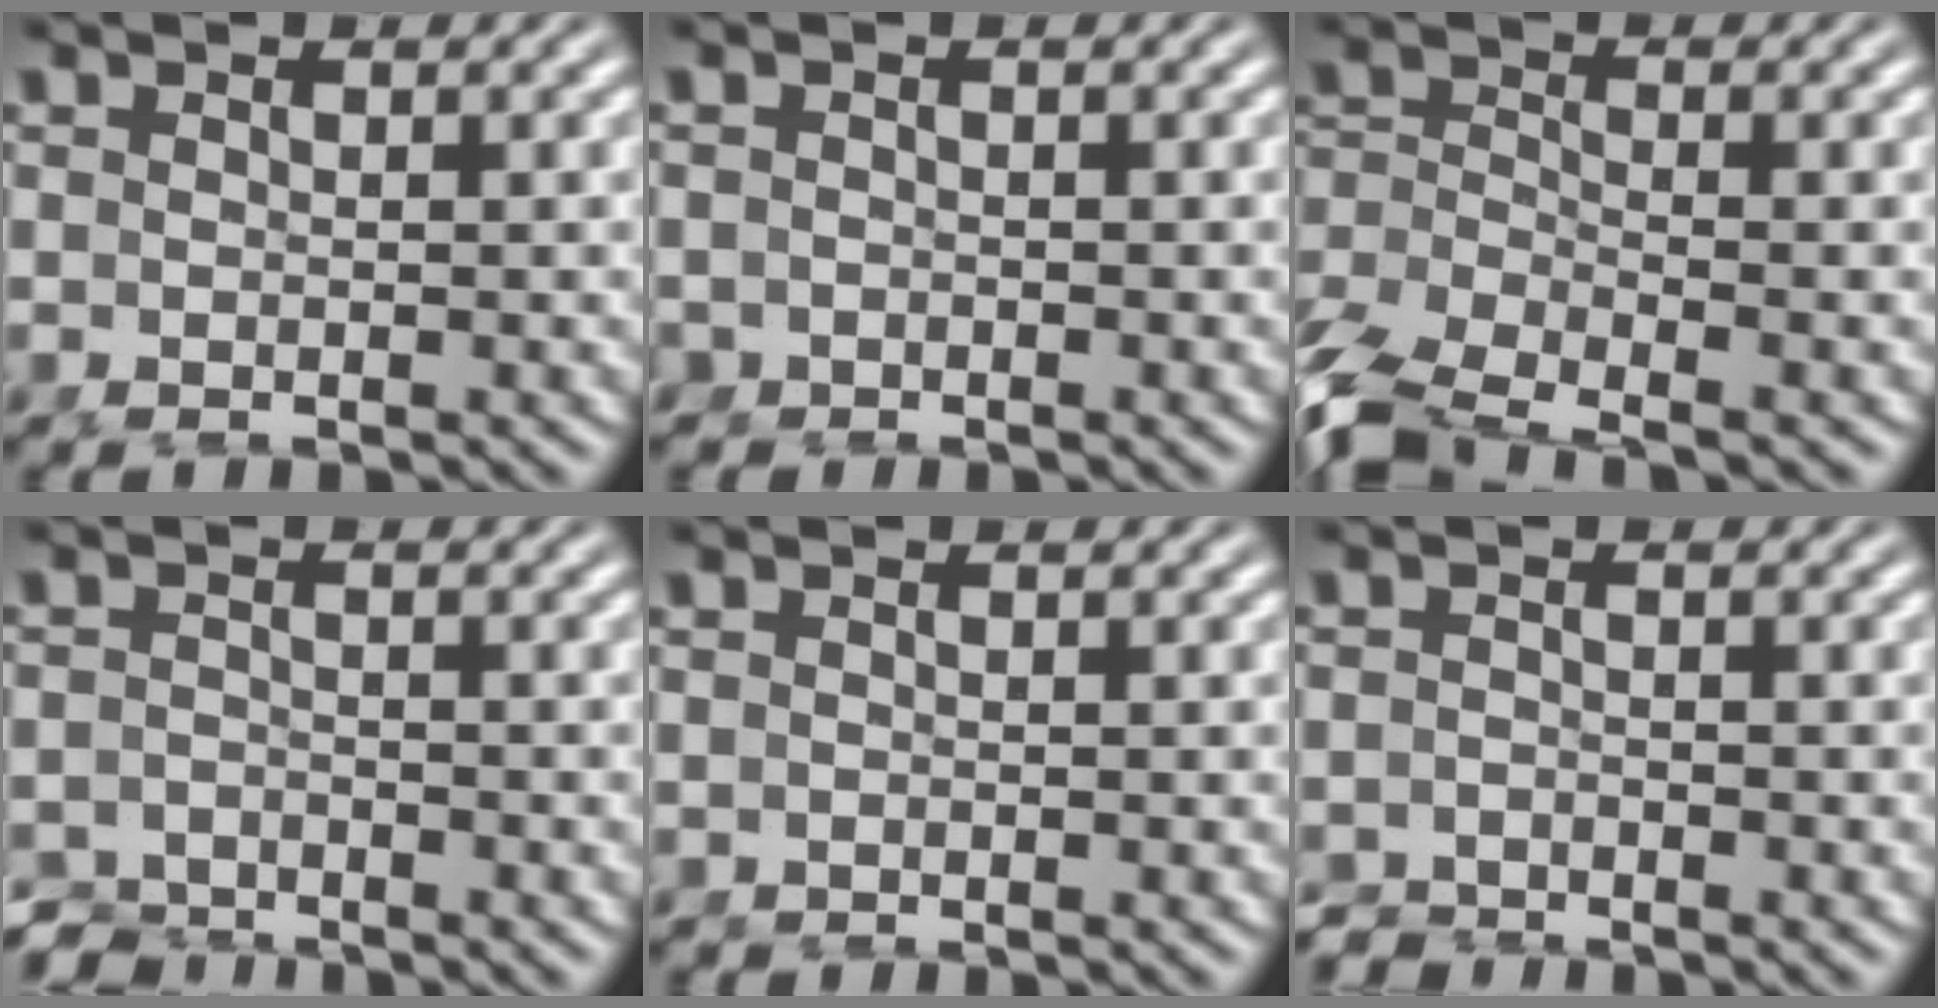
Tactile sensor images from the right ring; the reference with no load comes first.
{"total": 2.8, "force": [-1.8, 2.2, 0.1], "torque": [-0.017, -0.022, -0.029]}
{"total": 7.1, "force": [-5.3, 3.6, 3.2], "torque": [-0.090, -0.040, -0.075]}
{"total": 3.5, "force": [-3.4, 0.9, -0.3], "torque": [0.011, -0.017, -0.064]}
{"total": 1.0, "force": [-0.5, 0.9, 0.0], "torque": [-0.011, -0.008, -0.008]}
{"total": 2.6, "force": [-2.6, 0.5, -0.4], "torque": [0.006, -0.016, -0.048]}